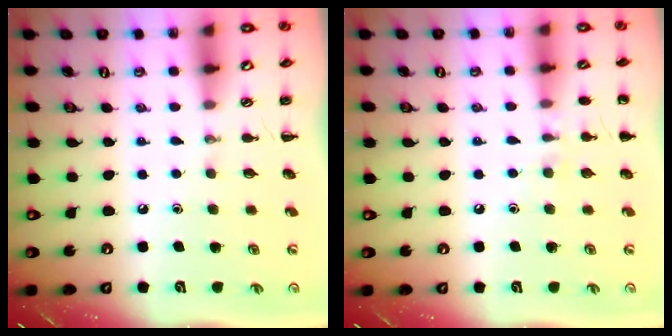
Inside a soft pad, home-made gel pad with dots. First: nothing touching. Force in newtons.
{"total": 5.9, "press": 5.8, "slide": 1.4}